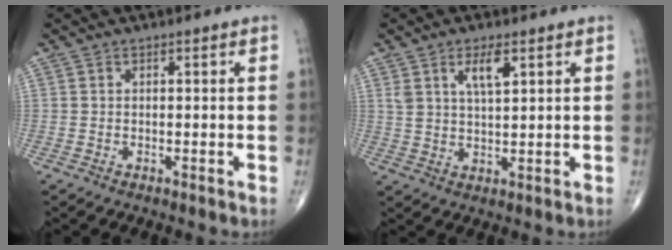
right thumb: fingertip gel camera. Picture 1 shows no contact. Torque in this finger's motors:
{"motor_torque": [0.06, 0.13, 0.56, 0.29, 0.05]}